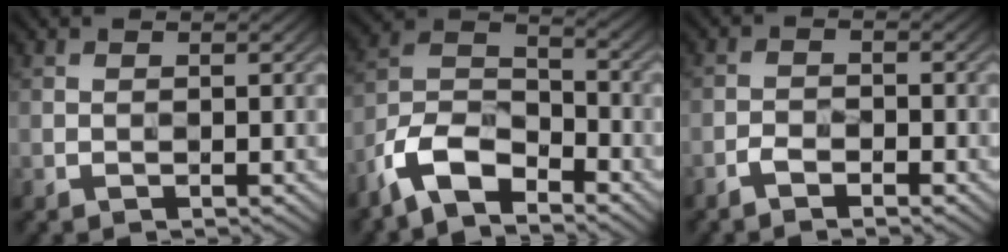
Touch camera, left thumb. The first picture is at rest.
{"total": 9.5, "force": [-6.7, 3.9, 5.5], "torque": [-0.114, 0.000, -0.150]}
{"total": 1.9, "force": [-1.5, 0.5, 0.9], "torque": [-0.018, 0.005, -0.034]}